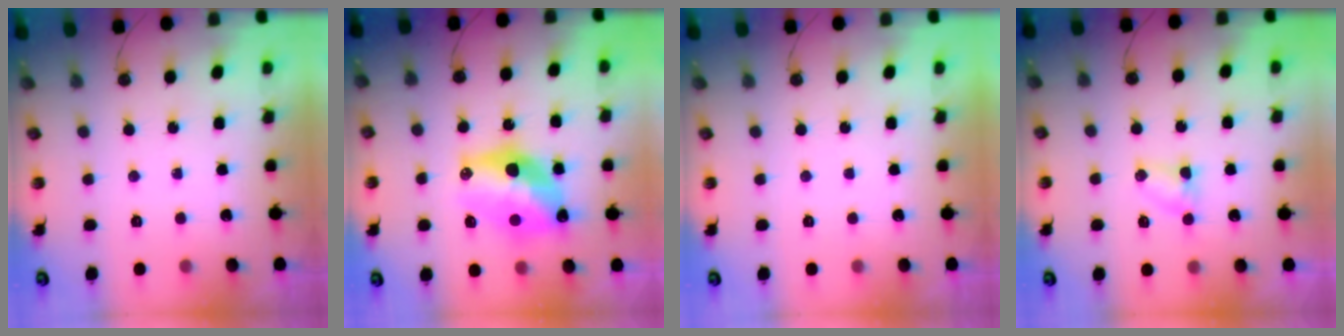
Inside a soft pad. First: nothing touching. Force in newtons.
{"total": 14.1, "press": 14.1, "slide": 1.2}
{"total": 0.0}
{"total": 3.6, "press": 3.6, "slide": 0.4}